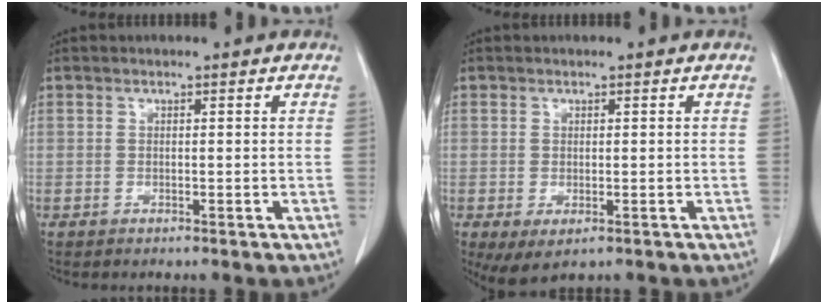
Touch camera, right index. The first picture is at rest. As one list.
[{"total": 4.2, "force": [-1.9, 1.9, 3.2], "torque": [-0.046, -0.013, -0.021]}]